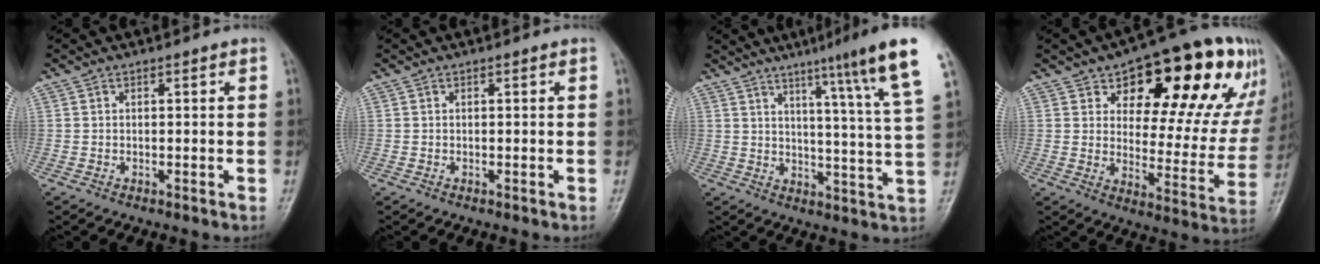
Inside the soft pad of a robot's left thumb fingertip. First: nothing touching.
{"total": 0.0}
{"total": 15.7, "force": [9.4, -0.3, 12.5], "torque": [-0.172, -0.042, 0.119]}
{"total": 23.9, "force": [12.2, 11.6, 16.9], "torque": [-0.169, -0.017, 0.174]}